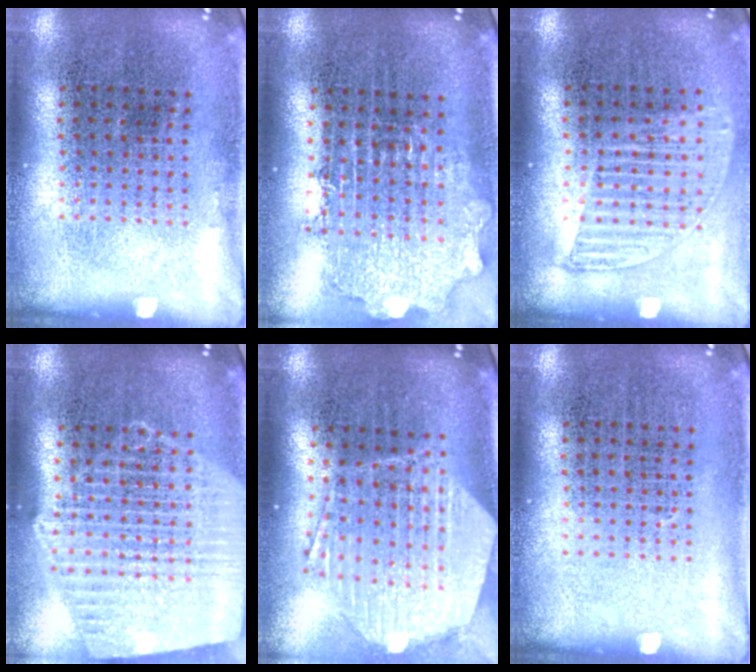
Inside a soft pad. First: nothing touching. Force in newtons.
{"total": 2.0, "press": 1.6, "slide": 1.2}
{"total": 1.3, "press": 1.1, "slide": 0.6}
{"total": 2.1, "press": 1.9, "slide": 1.0}
{"total": 2.5, "press": 2.1, "slide": 1.4}
{"total": 0.0}